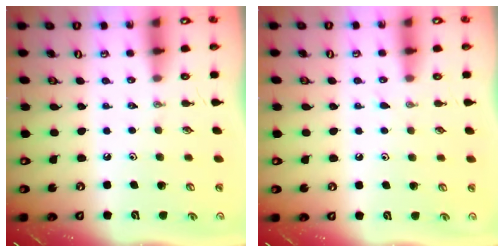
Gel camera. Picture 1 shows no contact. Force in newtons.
{"total": 3.5, "press": 3.5, "slide": 0.4}